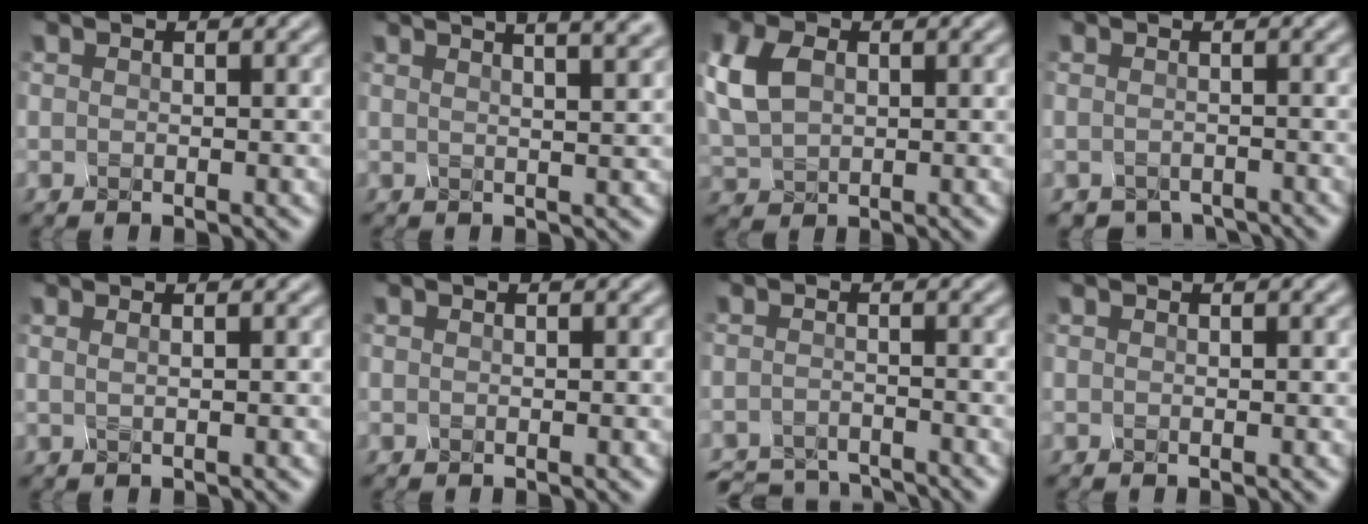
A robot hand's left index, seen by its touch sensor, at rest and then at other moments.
{"total": 8.6, "force": [5.0, 3.0, 6.2], "torque": [-0.038, 0.051, 0.043]}
{"total": 3.0, "force": [1.8, 2.0, 1.4], "torque": [-0.070, 0.011, 0.041]}
{"total": 3.4, "force": [-3.3, -0.1, -1.0], "torque": [0.005, -0.006, -0.034]}
{"total": 0.7, "force": [0.5, 0.0, 0.4], "torque": [-0.004, 0.006, -0.007]}
{"total": 0.0}
{"total": 5.5, "force": [-5.5, -0.3, -0.6], "torque": [-0.004, -0.014, -0.079]}
{"total": 0.0}